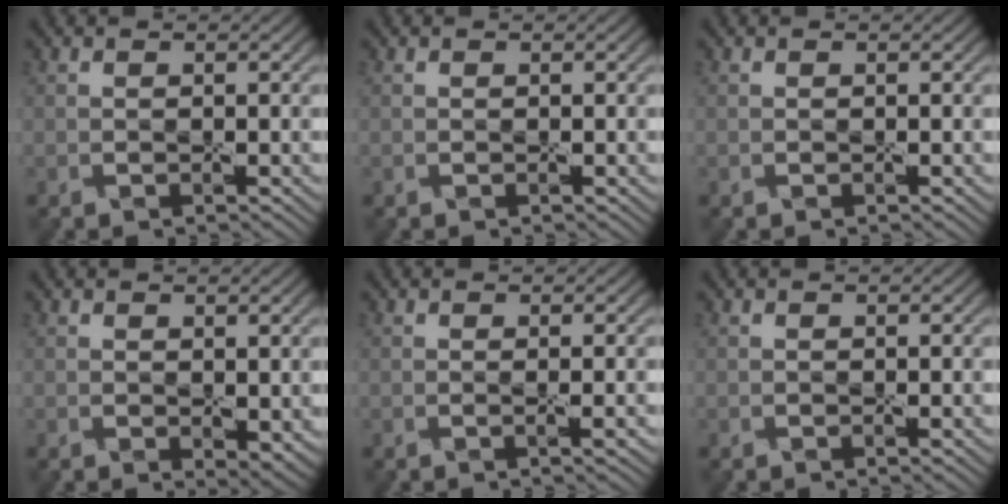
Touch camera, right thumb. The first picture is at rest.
{"total": 0.0}
{"total": 0.0}
{"total": 1.8, "force": [0.4, 1.0, 1.4], "torque": [-0.026, -0.011, 0.013]}
{"total": 1.2, "force": [0.0, 0.1, 1.2], "torque": [-0.021, 0.004, -0.003]}
{"total": 0.0}